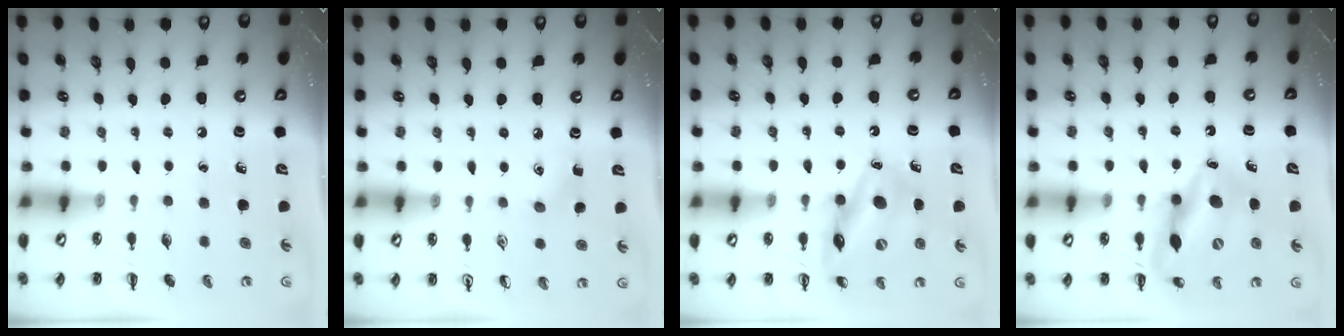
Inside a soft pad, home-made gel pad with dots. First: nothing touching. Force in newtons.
{"total": 4.4, "press": 4.2, "slide": 1.2}
{"total": 13.9, "press": 13.5, "slide": 3.2}
{"total": 14.1, "press": 13.5, "slide": 3.9}